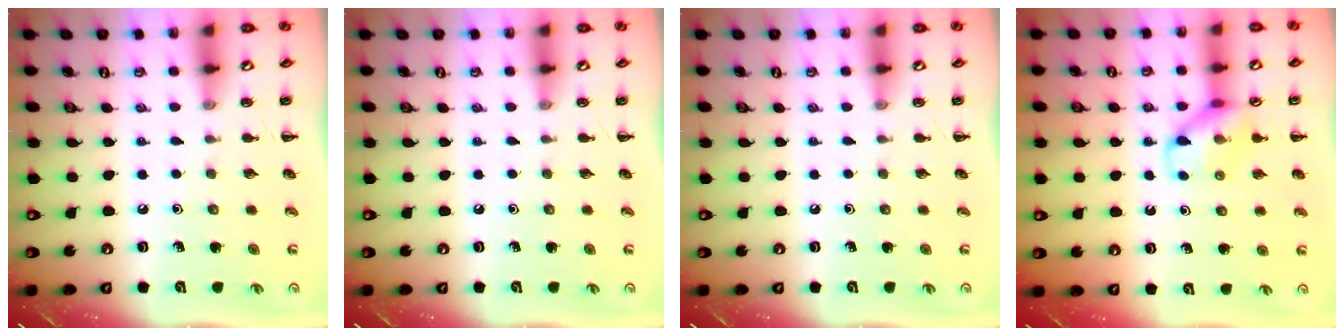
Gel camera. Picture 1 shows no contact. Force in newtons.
{"total": 0.0}
{"total": 0.0}
{"total": 12.3, "press": 12.2, "slide": 1.6}